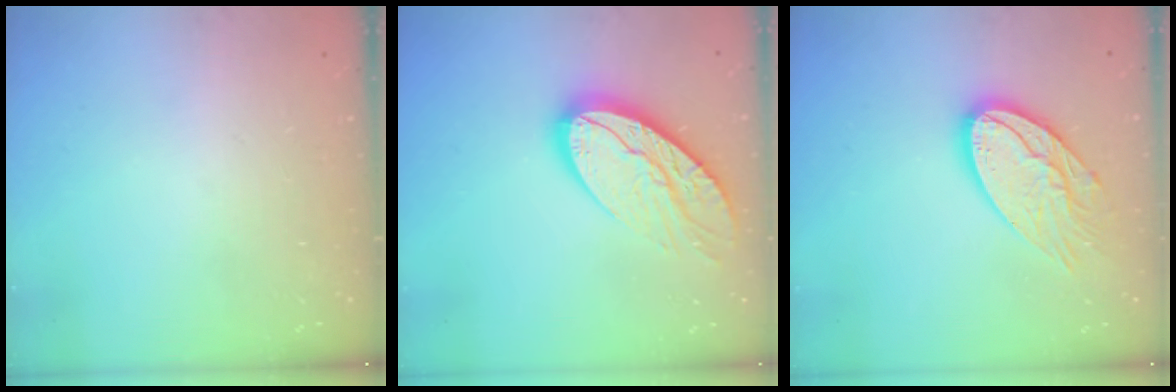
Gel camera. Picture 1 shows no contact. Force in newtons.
{"total": 15.3, "press": 15.2, "slide": 0.9}
{"total": 14.3, "press": 14.3, "slide": 0.7}